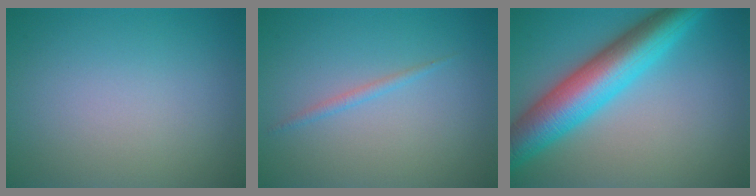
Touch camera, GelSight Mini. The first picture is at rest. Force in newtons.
{"total": 0.9, "press": 0.9, "slide": 0.1}
{"total": 9.0, "press": 9.0, "slide": 0.0}